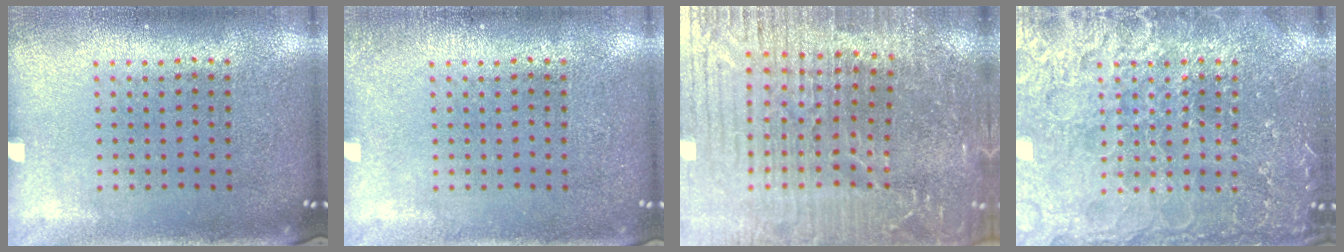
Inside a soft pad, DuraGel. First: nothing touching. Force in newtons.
{"total": 0.9, "press": 0.9, "slide": 0.2}
{"total": 5.3, "press": 4.9, "slide": 1.9}
{"total": 7.0, "press": 6.9, "slide": 0.8}